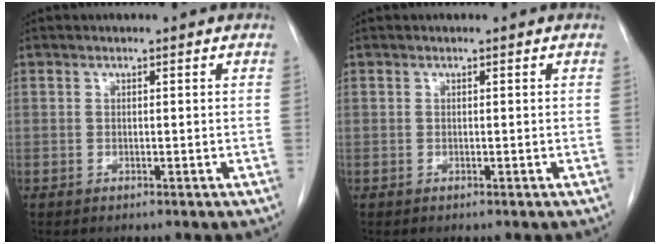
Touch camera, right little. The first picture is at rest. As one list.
[{"total": 0.0}]